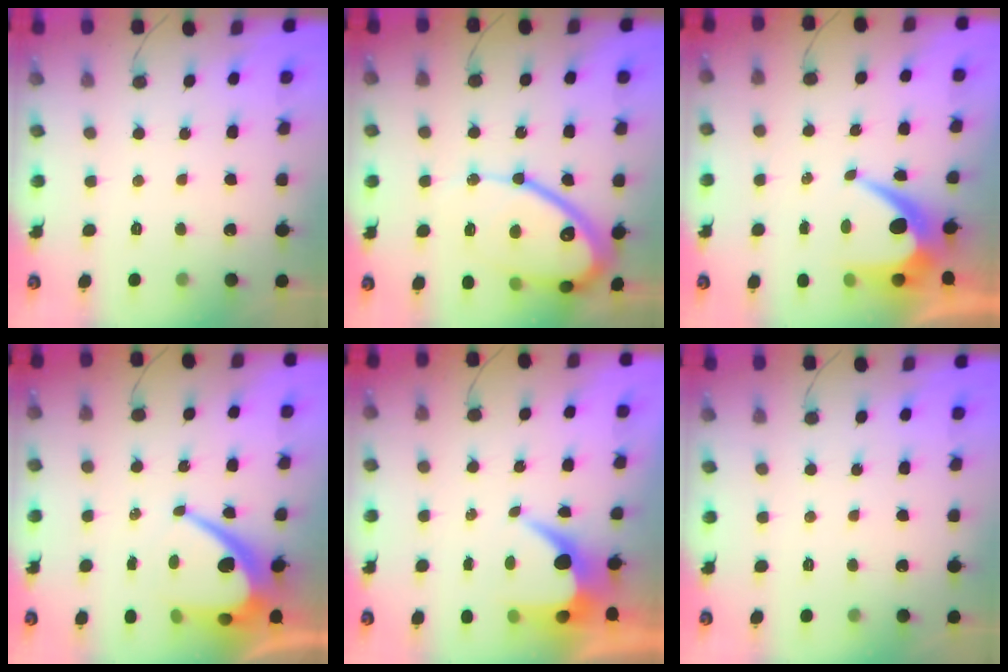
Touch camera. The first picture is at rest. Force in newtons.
{"total": 19.2, "press": 19.1, "slide": 1.8}
{"total": 7.9, "press": 7.9, "slide": 0.6}
{"total": 11.2, "press": 11.1, "slide": 0.8}
{"total": 7.0, "press": 7.0, "slide": 0.5}
{"total": 0.0}